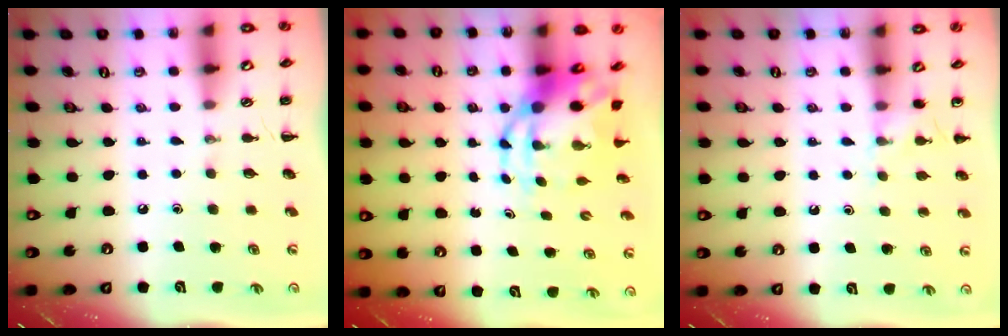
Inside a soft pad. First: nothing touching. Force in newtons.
{"total": 7.5, "press": 7.2, "slide": 1.8}
{"total": 5.5, "press": 5.1, "slide": 2.0}